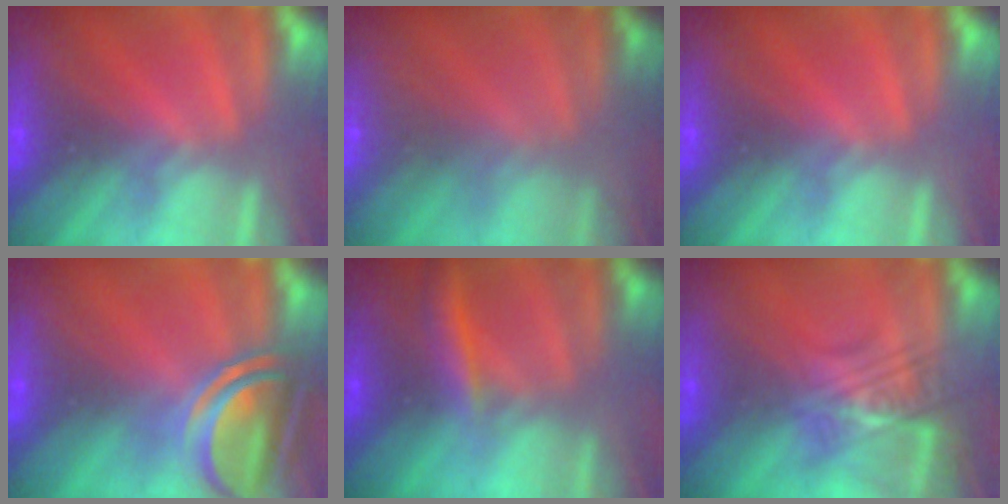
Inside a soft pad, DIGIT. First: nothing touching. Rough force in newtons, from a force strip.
{"total": 13.7}
{"total": 0.0}
{"total": 7.5}
{"total": 2.7}
{"total": 2.4}